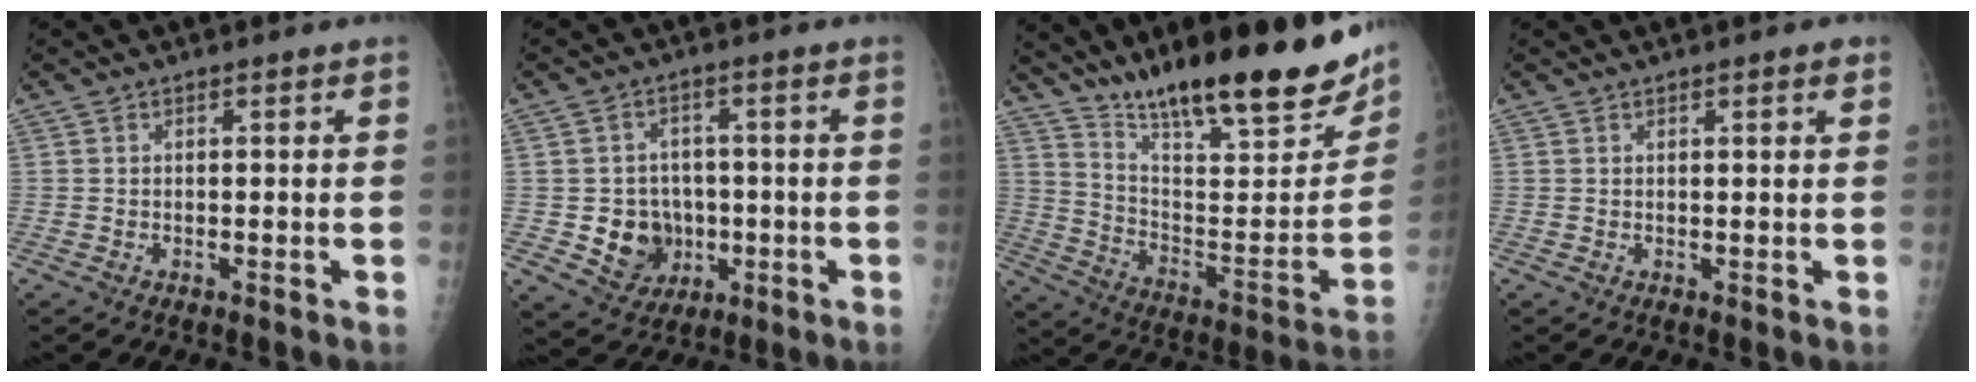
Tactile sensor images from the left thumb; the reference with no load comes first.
{"total": 8.8, "force": [-1.4, 7.9, 3.6], "torque": [-0.021, 0.007, -0.012]}
{"total": 27.4, "force": [19.8, 6.0, 18.0], "torque": [-0.248, -0.083, 0.310]}
{"total": 1.5, "force": [0.9, 0.3, 1.2], "torque": [-0.017, -0.003, 0.011]}